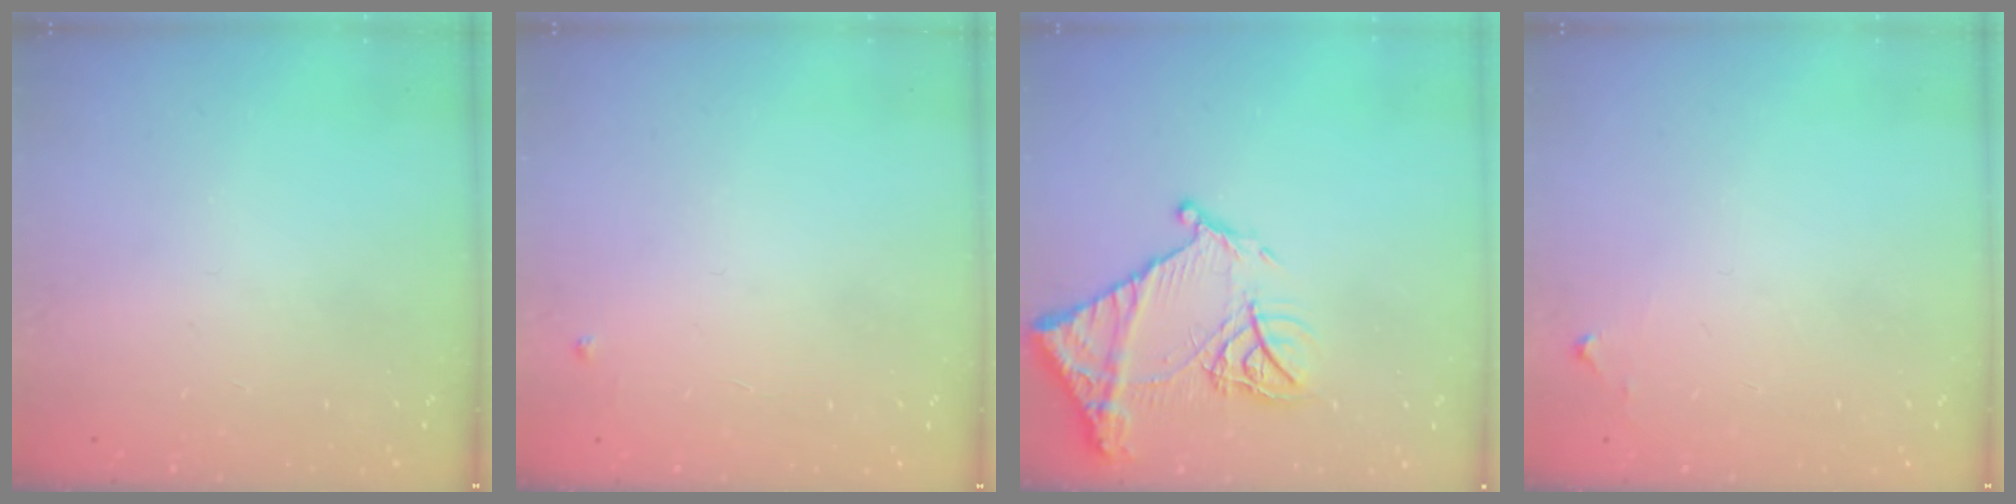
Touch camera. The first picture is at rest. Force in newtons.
{"total": 3.1, "press": 3.1, "slide": 0.5}
{"total": 17.2, "press": 17.1, "slide": 1.7}
{"total": 5.0, "press": 5.0, "slide": 0.7}